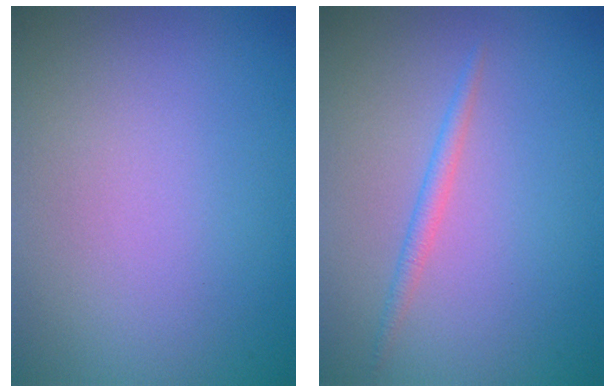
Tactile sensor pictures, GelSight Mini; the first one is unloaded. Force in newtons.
{"total": 1.2, "press": 1.2, "slide": 0.0}